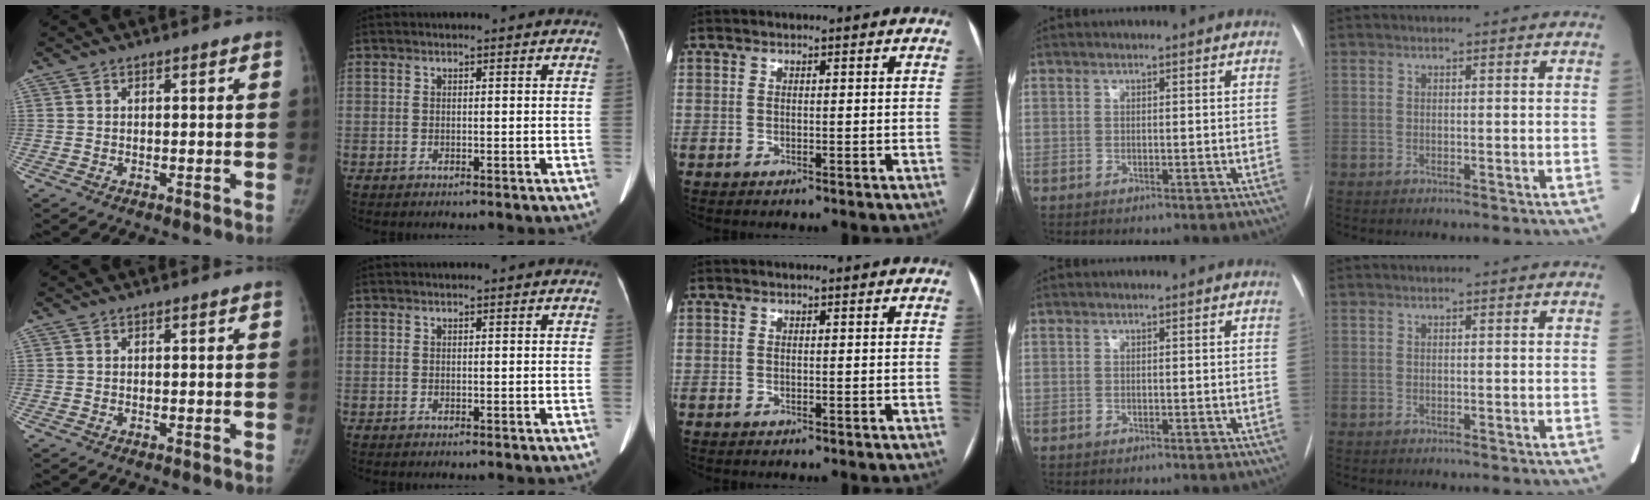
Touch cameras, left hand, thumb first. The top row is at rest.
{}